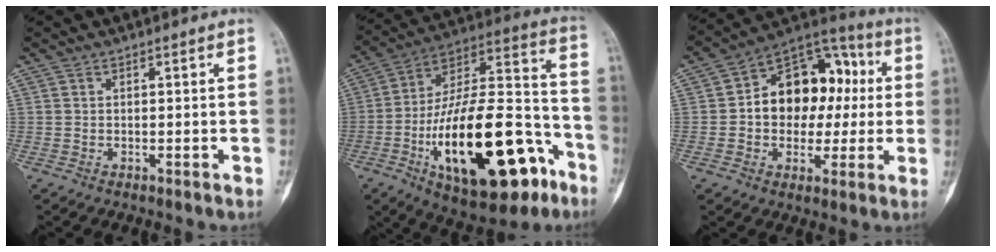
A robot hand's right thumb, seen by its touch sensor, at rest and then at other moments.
{"total": 31.8, "force": [-12.4, 13.4, 26.0], "torque": [-0.420, 0.064, -0.183]}
{"total": 17.6, "force": [1.2, 12.6, 12.2], "torque": [-0.122, 0.038, 0.010]}